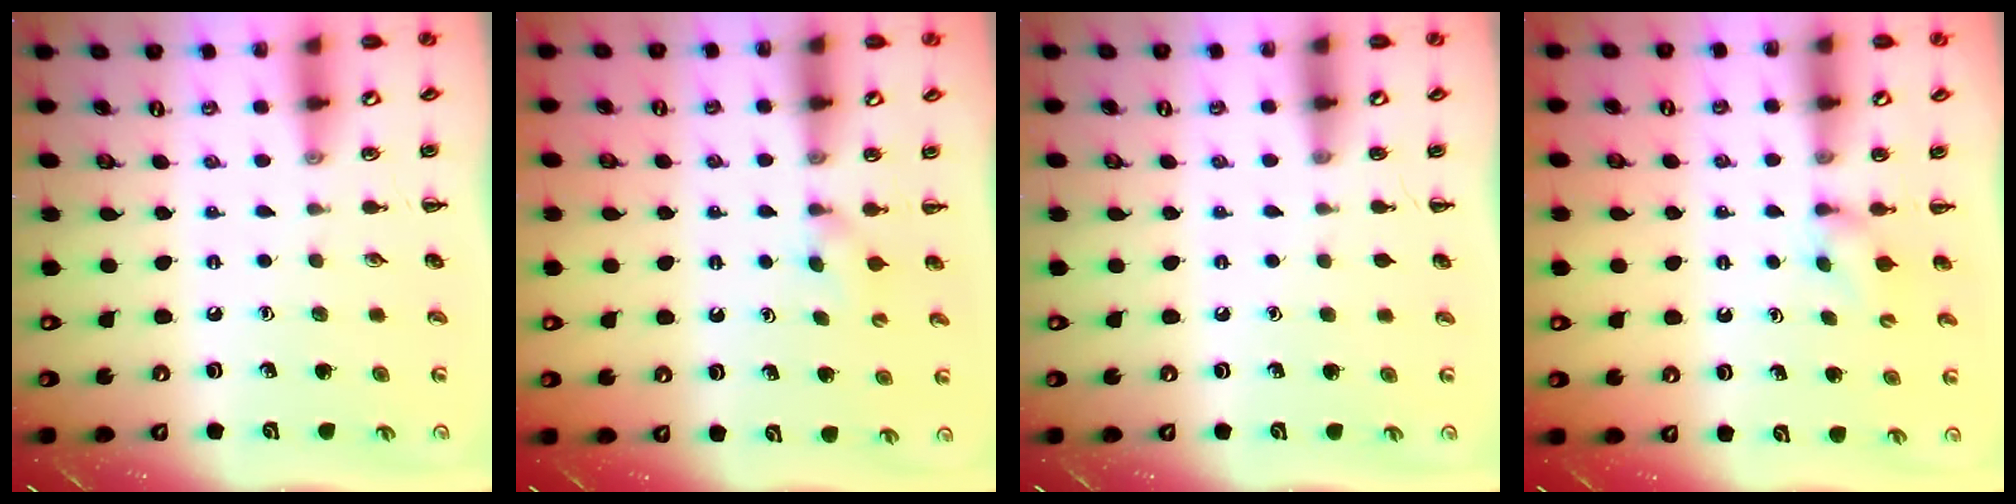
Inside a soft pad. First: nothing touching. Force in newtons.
{"total": 2.4, "press": 2.1, "slide": 1.0}
{"total": 0.0}
{"total": 2.5, "press": 2.3, "slide": 1.0}